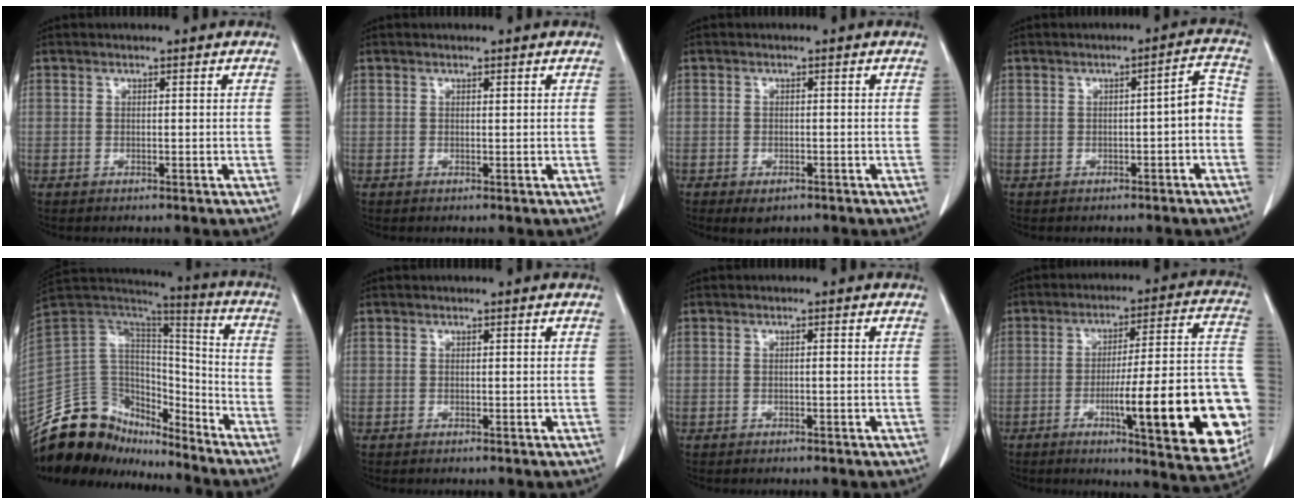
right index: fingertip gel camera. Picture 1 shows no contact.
{"total": 0.0}
{"total": 2.2, "force": [-1.4, 1.2, 1.3], "torque": [-0.018, -0.003, -0.009]}
{"total": 3.9, "force": [-1.0, 0.7, 3.7], "torque": [-0.044, 0.017, -0.014]}
{"total": 17.4, "force": [-15.1, 7.6, 4.2], "torque": [-0.067, 0.074, -0.256]}
{"total": 0.0}
{"total": 0.7, "force": [0.0, 0.0, 0.7], "torque": [-0.012, 0.001, 0.000]}
{"total": 22.3, "force": [-6.1, 3.0, 21.2], "torque": [-0.213, 0.016, -0.075]}